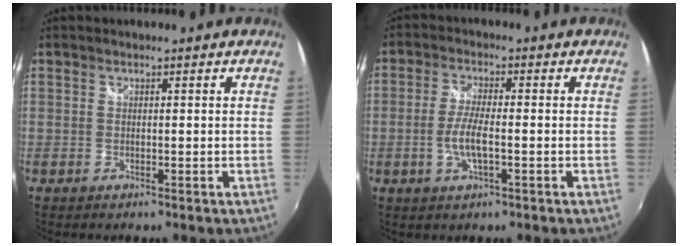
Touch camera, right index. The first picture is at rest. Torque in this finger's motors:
{"motor_torque": [0.21, -0.09, 0.42, 0.08]}